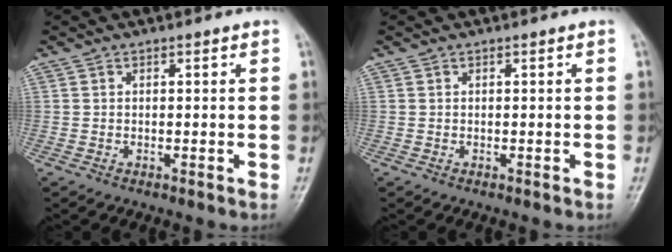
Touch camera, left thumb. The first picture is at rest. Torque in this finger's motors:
{"motor_torque": [0.00, 0.00, 0.01, 0.00, 0.00]}